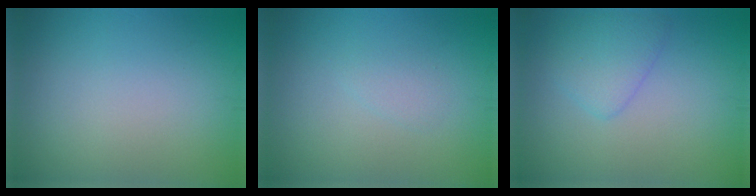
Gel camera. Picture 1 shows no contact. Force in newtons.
{"total": 0.9, "press": 0.9, "slide": 0.2}
{"total": 2.7, "press": 2.7, "slide": 0.0}